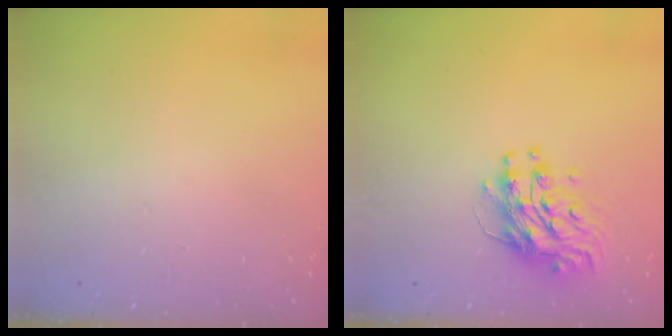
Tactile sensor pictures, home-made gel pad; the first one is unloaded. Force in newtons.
{"total": 11.5, "press": 11.5, "slide": 1.0}